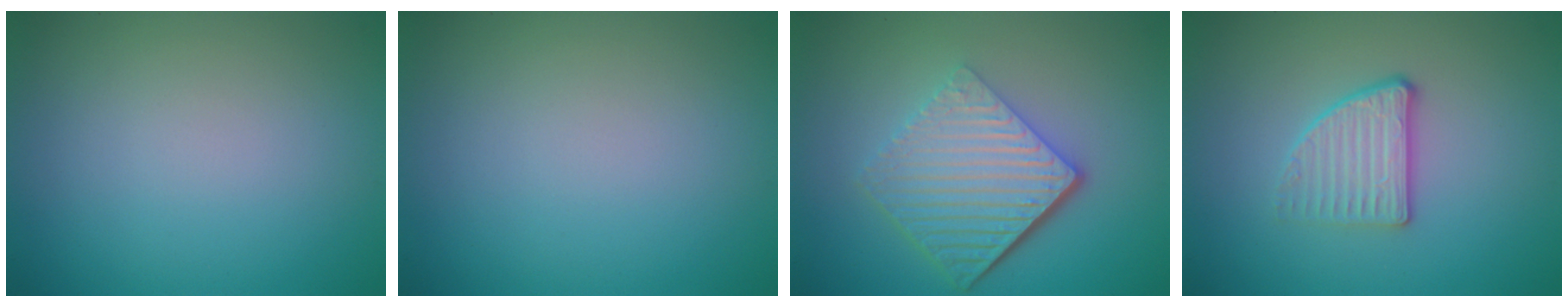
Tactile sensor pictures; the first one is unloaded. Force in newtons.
{"total": 0.0}
{"total": 7.0, "press": 4.5, "slide": 5.3}
{"total": 2.9, "press": 2.5, "slide": 1.4}